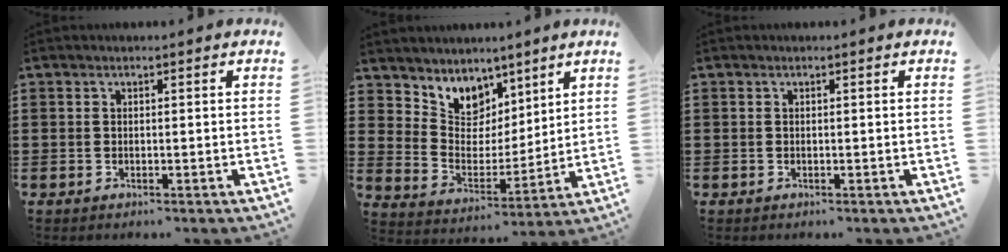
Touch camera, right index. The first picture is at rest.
{"total": 6.7, "force": [5.0, 4.5, 0.0], "torque": [-0.049, -0.045, 0.095]}
{"total": 0.0}